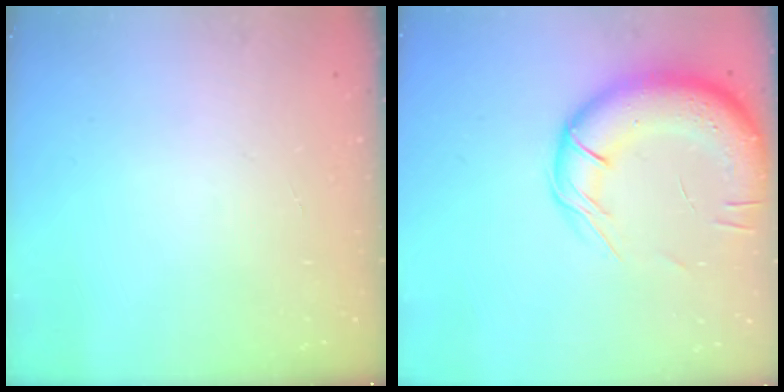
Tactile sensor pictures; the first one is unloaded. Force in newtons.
{"total": 18.1, "press": 17.7, "slide": 3.6}